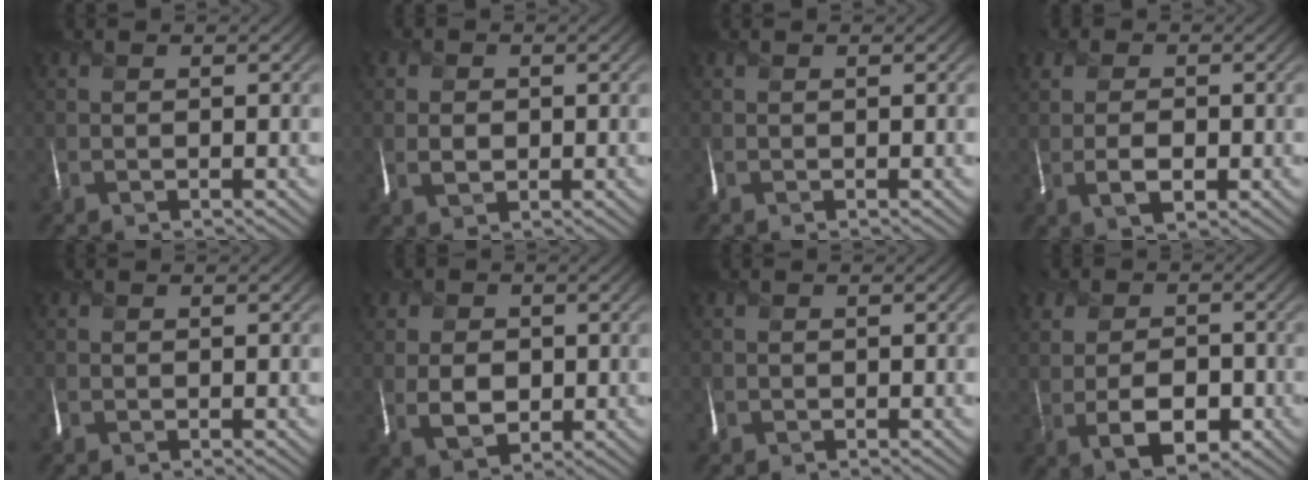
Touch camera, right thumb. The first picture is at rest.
{"total": 2.6, "force": [0.1, 2.2, 1.4], "torque": [-0.031, 0.000, -0.002]}
{"total": 0.0}
{"total": 4.8, "force": [-0.5, 3.3, 3.5], "torque": [-0.062, 0.001, -0.016]}
{"total": 0.0}
{"total": 5.8, "force": [0.3, 4.7, 3.4], "torque": [-0.076, -0.001, -0.001]}
{"total": 0.8, "force": [-0.3, 0.7, -0.1], "torque": [0.005, -0.005, -0.009]}
{"total": 8.1, "force": [-1.4, 5.7, 5.6], "torque": [-0.084, -0.001, -0.035]}